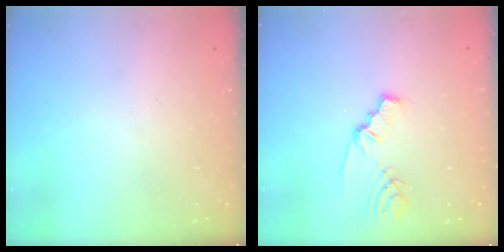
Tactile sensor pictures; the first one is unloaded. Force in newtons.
{"total": 2.7, "press": 2.7, "slide": 0.3}